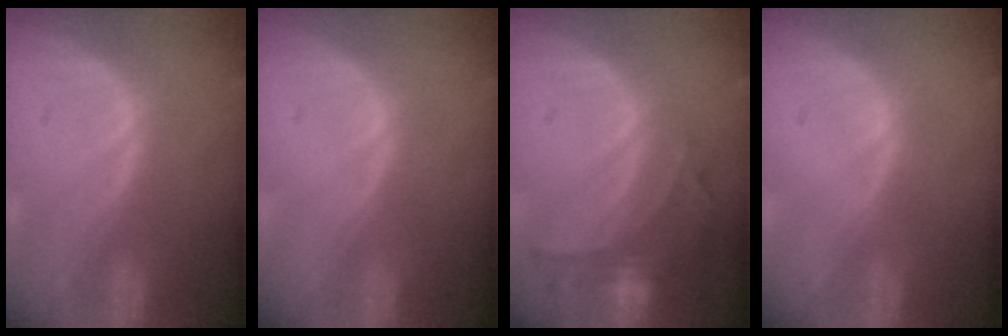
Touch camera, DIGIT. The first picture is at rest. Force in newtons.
{"total": 0.0}
{"total": 6.8, "press": 6.3, "slide": 2.5}
{"total": 0.0}